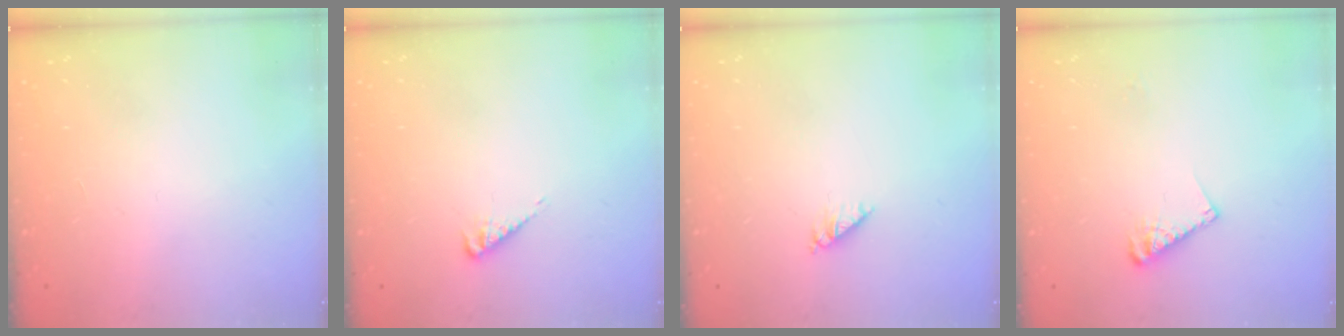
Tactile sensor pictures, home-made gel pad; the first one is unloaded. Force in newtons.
{"total": 4.2, "press": 4.1, "slide": 0.7}
{"total": 2.7, "press": 2.7, "slide": 0.4}
{"total": 7.3, "press": 7.2, "slide": 0.3}